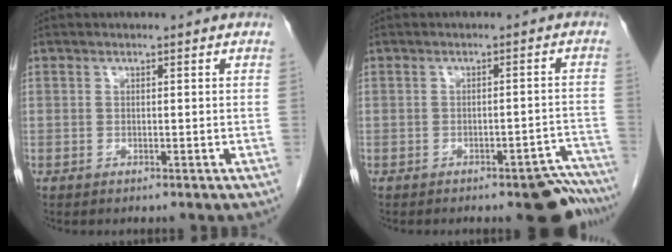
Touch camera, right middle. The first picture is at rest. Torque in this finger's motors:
{"motor_torque": [0.02, -0.01, 0.03, 0.02]}